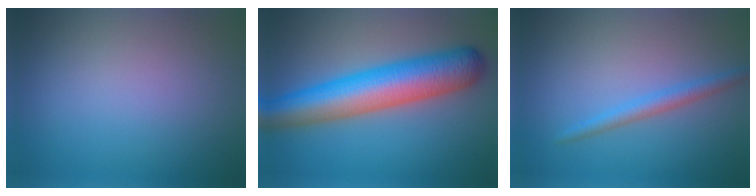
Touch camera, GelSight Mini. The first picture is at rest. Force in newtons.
{"total": 9.9, "press": 9.9, "slide": 0.3}
{"total": 2.0, "press": 2.0, "slide": 0.1}